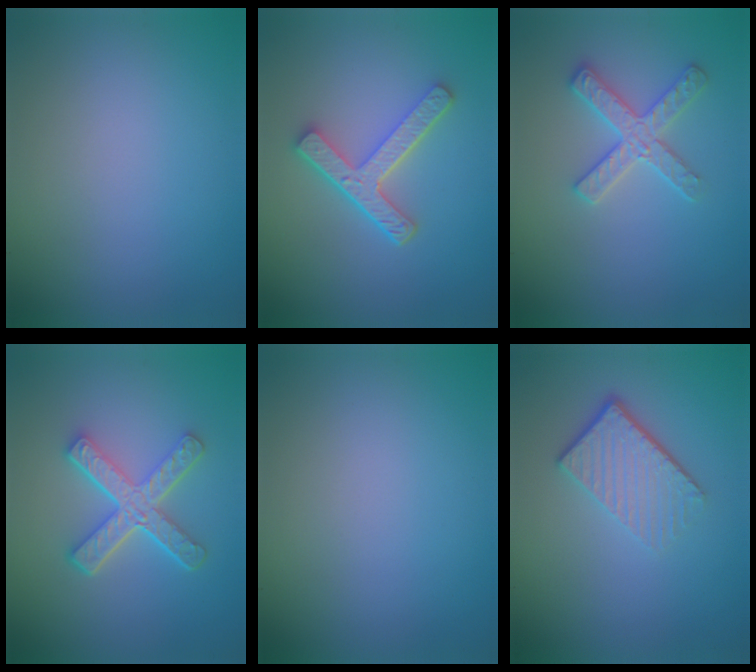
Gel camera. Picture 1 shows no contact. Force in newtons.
{"total": 4.7, "press": 3.6, "slide": 3.1}
{"total": 2.9, "press": 2.9, "slide": 0.1}
{"total": 5.1, "press": 3.7, "slide": 3.5}
{"total": 0.0}
{"total": 4.1, "press": 2.8, "slide": 3.0}